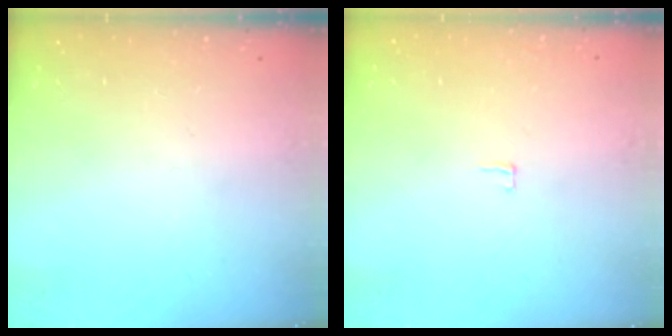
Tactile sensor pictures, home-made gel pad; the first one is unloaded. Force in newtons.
{"total": 2.0, "press": 2.0, "slide": 0.2}